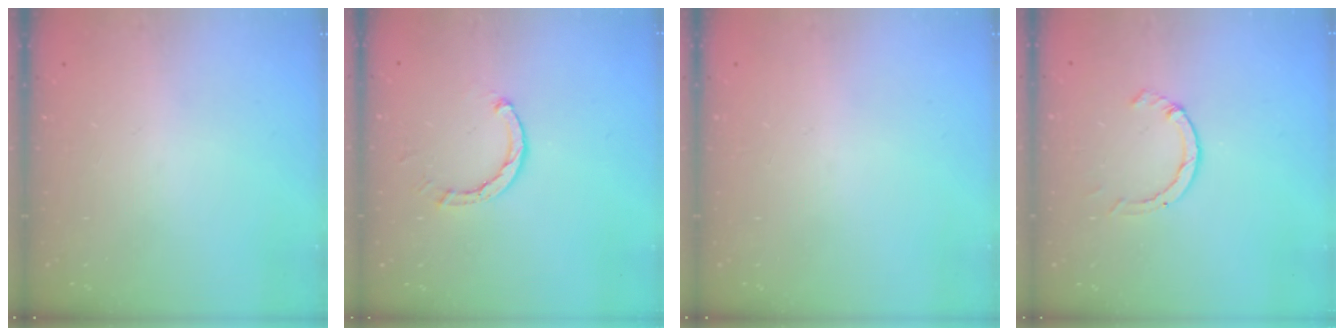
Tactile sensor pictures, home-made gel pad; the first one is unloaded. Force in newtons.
{"total": 2.6, "press": 2.6, "slide": 0.1}
{"total": 0.0}
{"total": 2.3, "press": 2.3, "slide": 0.3}